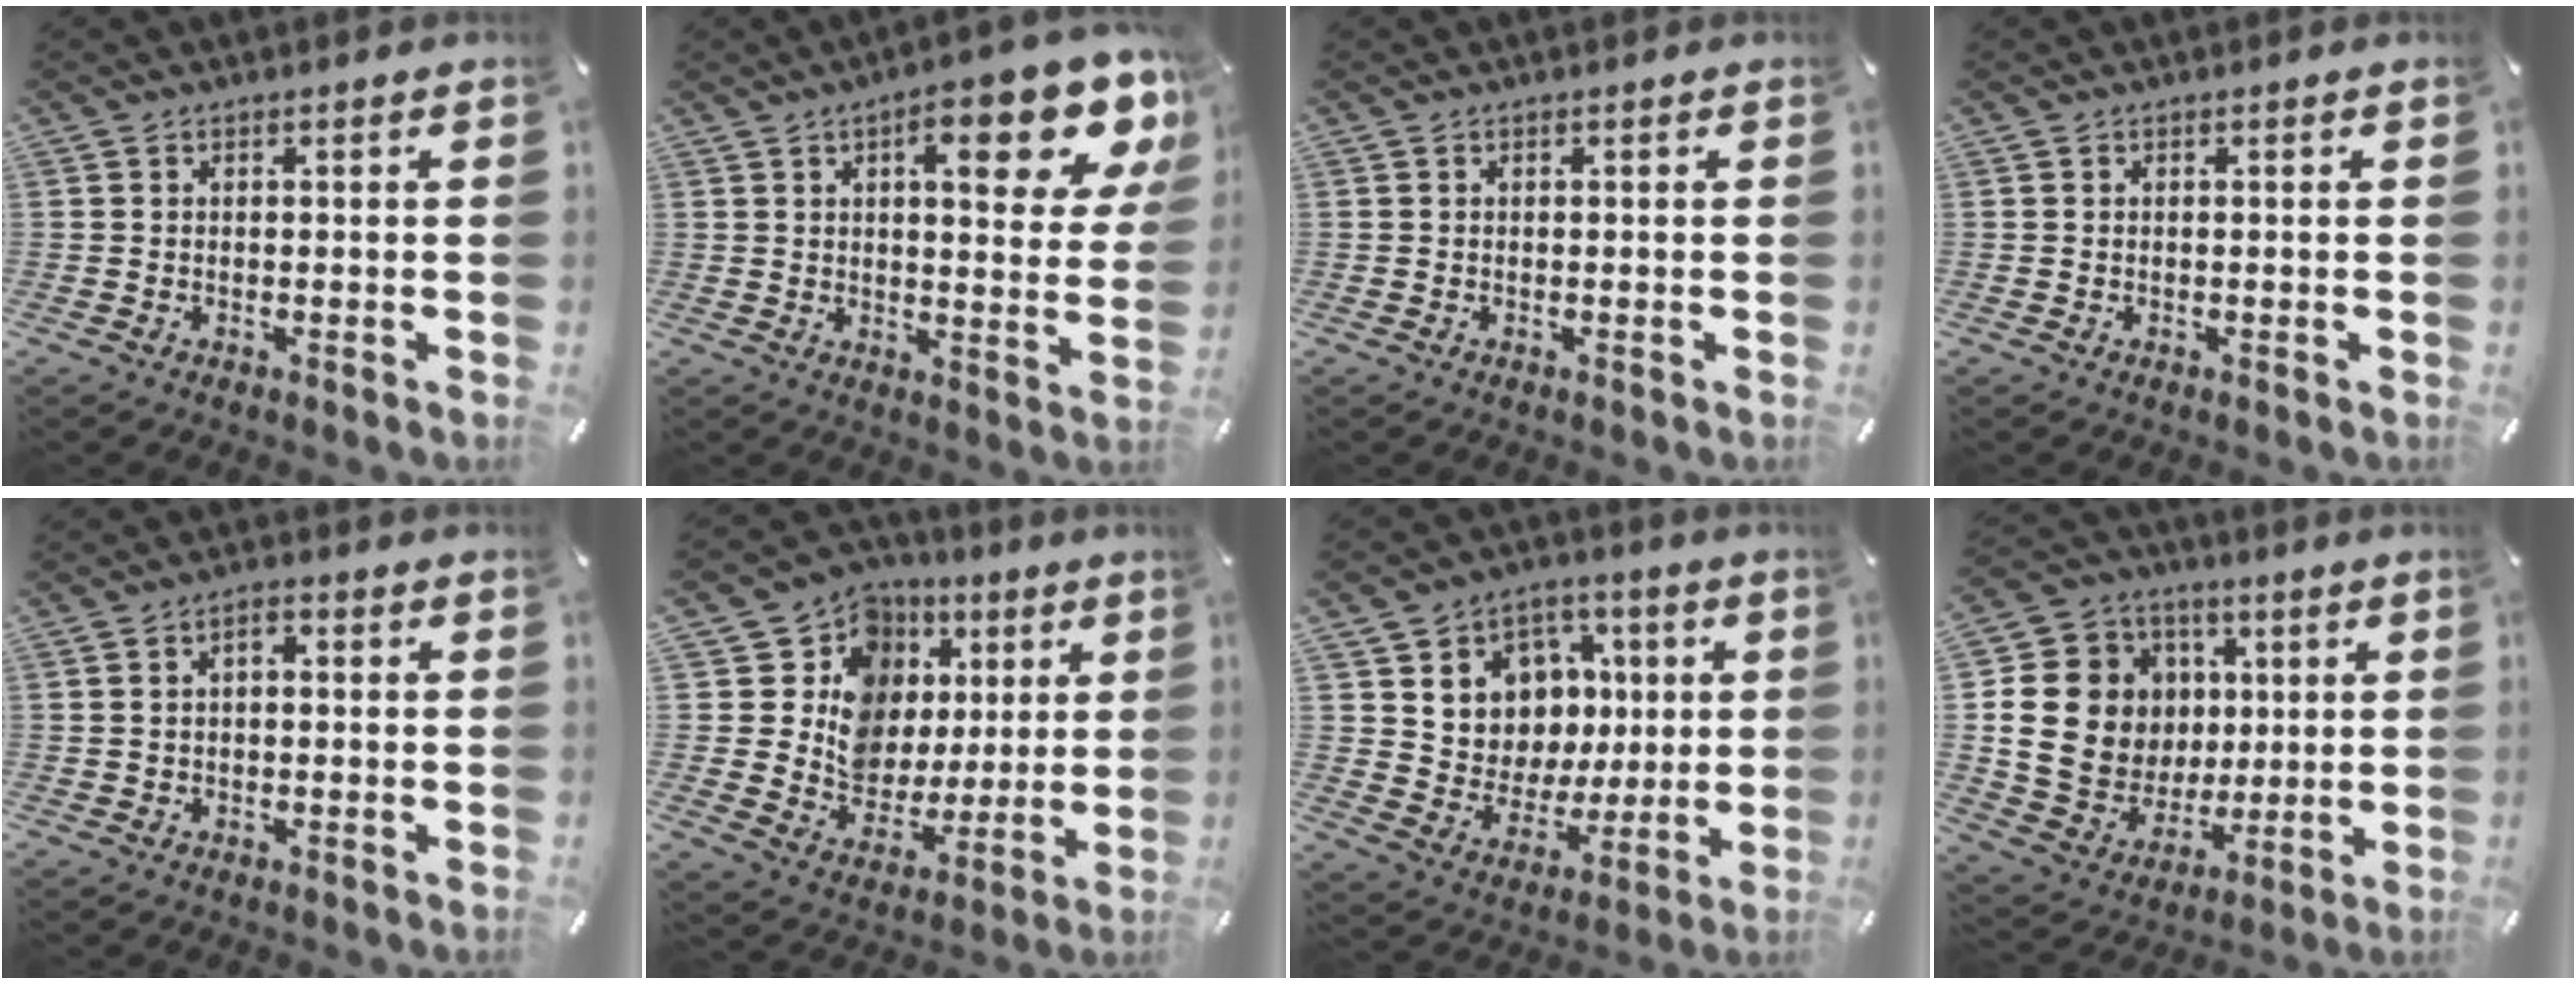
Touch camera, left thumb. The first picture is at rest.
{"total": 15.8, "force": [8.1, 5.5, 12.5], "torque": [-0.160, -0.040, 0.122]}
{"total": 0.0}
{"total": 0.0}
{"total": 2.4, "force": [-0.3, 1.5, 1.9], "torque": [-0.029, 0.007, -0.010]}
{"total": 13.5, "force": [3.8, 12.4, 3.7], "torque": [-0.052, -0.038, 0.082]}
{"total": 10.9, "force": [1.6, 10.7, 1.1], "torque": [-0.013, -0.025, 0.044]}
{"total": 17.2, "force": [1.9, 15.8, 6.4], "torque": [-0.128, -0.002, 0.057]}